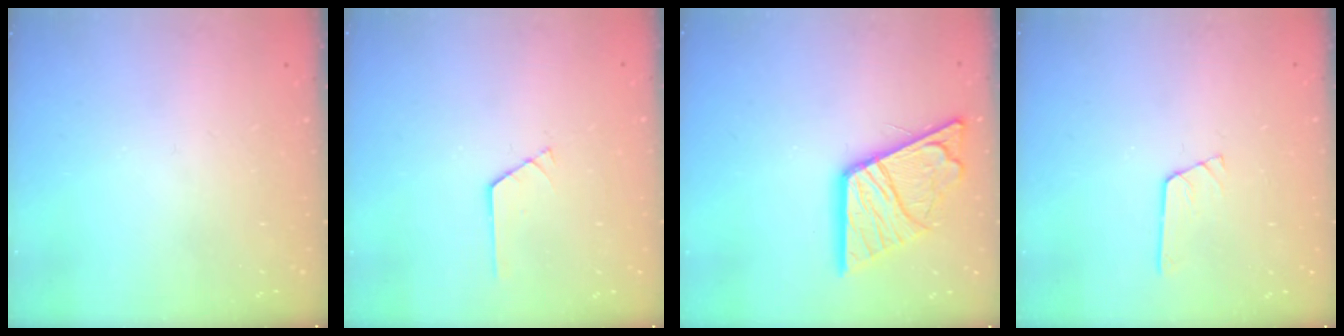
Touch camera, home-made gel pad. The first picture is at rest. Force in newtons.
{"total": 0.7, "press": 0.6, "slide": 0.1}
{"total": 18.5, "press": 18.4, "slide": 2.2}
{"total": 4.5, "press": 4.5, "slide": 0.4}